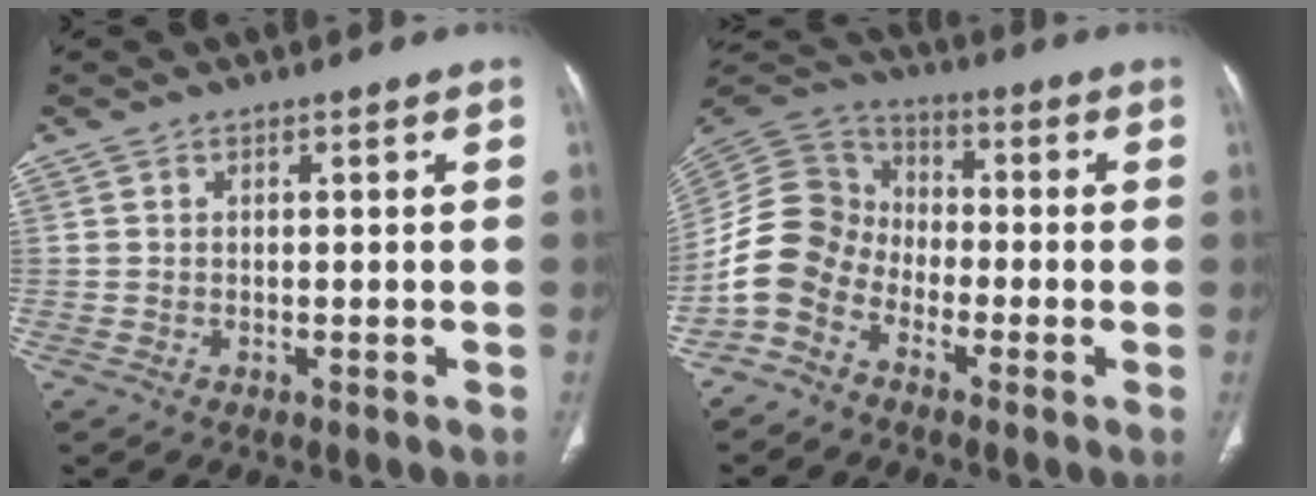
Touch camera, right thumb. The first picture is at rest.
{"total": 11.2, "force": [-5.2, 8.4, 5.2], "torque": [-0.096, 0.055, -0.121]}